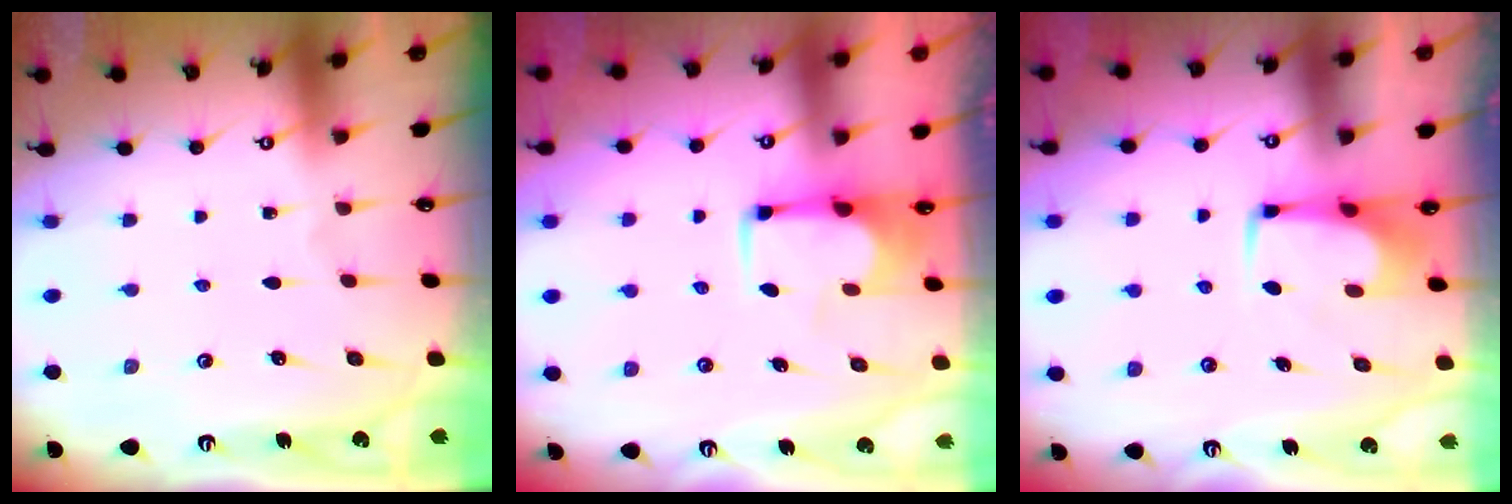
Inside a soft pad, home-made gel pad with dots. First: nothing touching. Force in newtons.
{"total": 1.9, "press": 1.6, "slide": 1.0}
{"total": 1.9, "press": 1.8, "slide": 0.6}